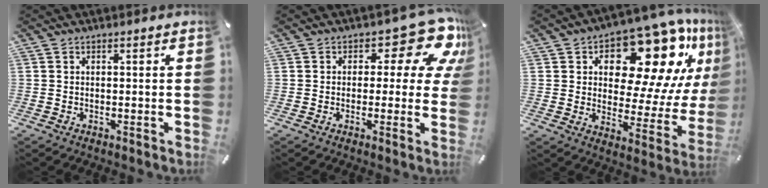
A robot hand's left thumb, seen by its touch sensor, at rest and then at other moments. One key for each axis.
{"total": 13.1, "fx": 6.2, "fy": 6.4, "fz": 9.6, "tx": -0.117, "ty": -0.045, "tz": 0.104}
{"total": 19.4, "fx": 11.1, "fy": 10.1, "fz": 12.4, "tx": -0.167, "ty": -0.089, "tz": 0.183}